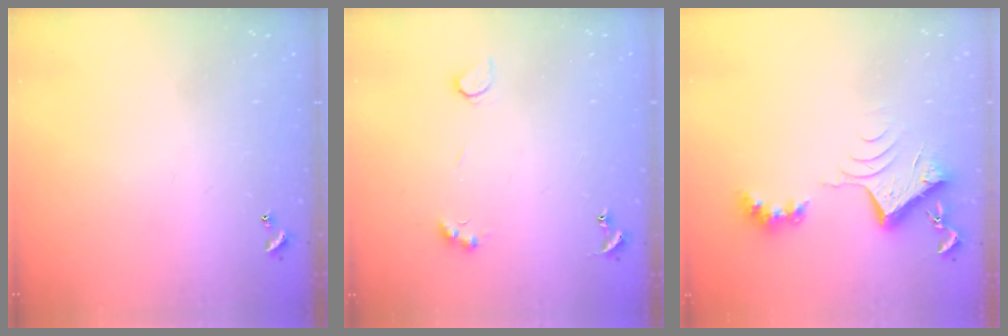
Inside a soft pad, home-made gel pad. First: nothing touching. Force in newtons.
{"total": 3.7, "press": 3.4, "slide": 1.2}
{"total": 8.0, "press": 8.0, "slide": 0.9}